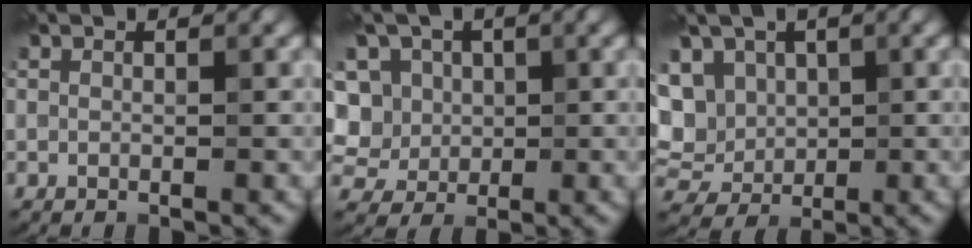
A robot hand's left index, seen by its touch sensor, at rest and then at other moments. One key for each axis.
{"total": 9.9, "fx": 1.7, "fy": 8.8, "fz": 4.1, "tx": -0.081, "ty": 0.035, "tz": -0.001}
{"total": 7.4, "fx": 1.2, "fy": 6.0, "fz": 4.1, "tx": -0.067, "ty": 0.018, "tz": 0.004}